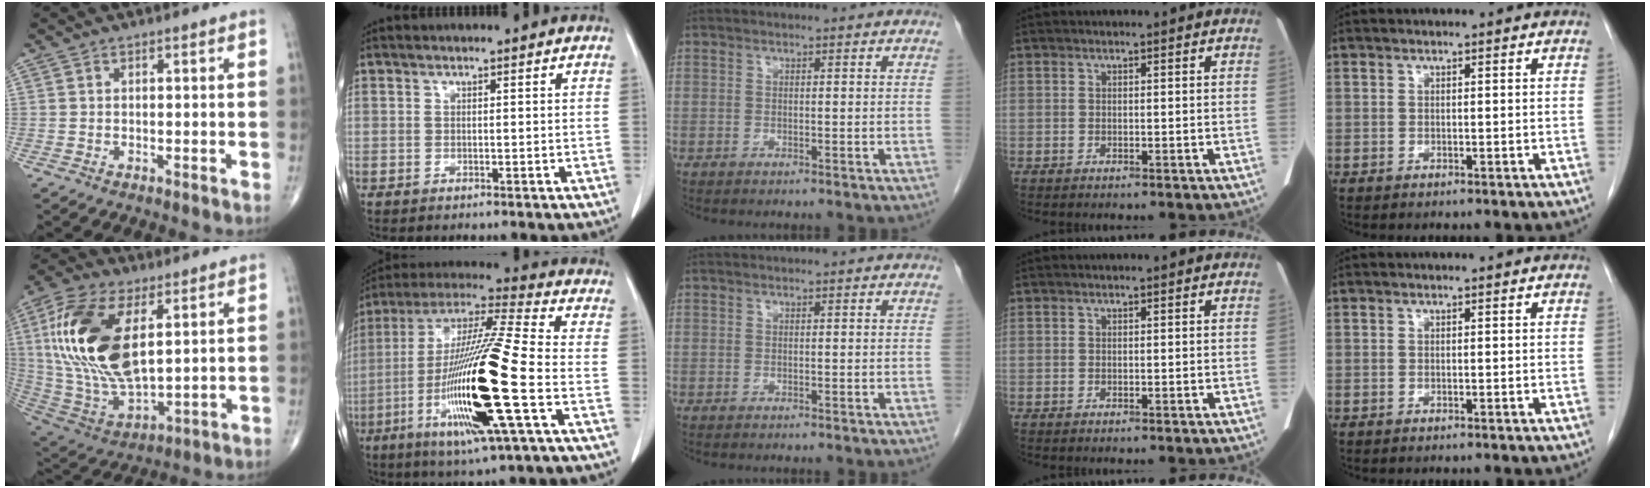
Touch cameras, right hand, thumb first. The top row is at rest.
{"thumb": {"total": 23.3, "force": [5.6, 11.6, 19.5], "torque": [-0.396, -0.025, 0.107]}, "index": {"total": 22.1, "force": [-6.1, 0.4, 21.2], "torque": [-0.438, -0.031, -0.122]}}